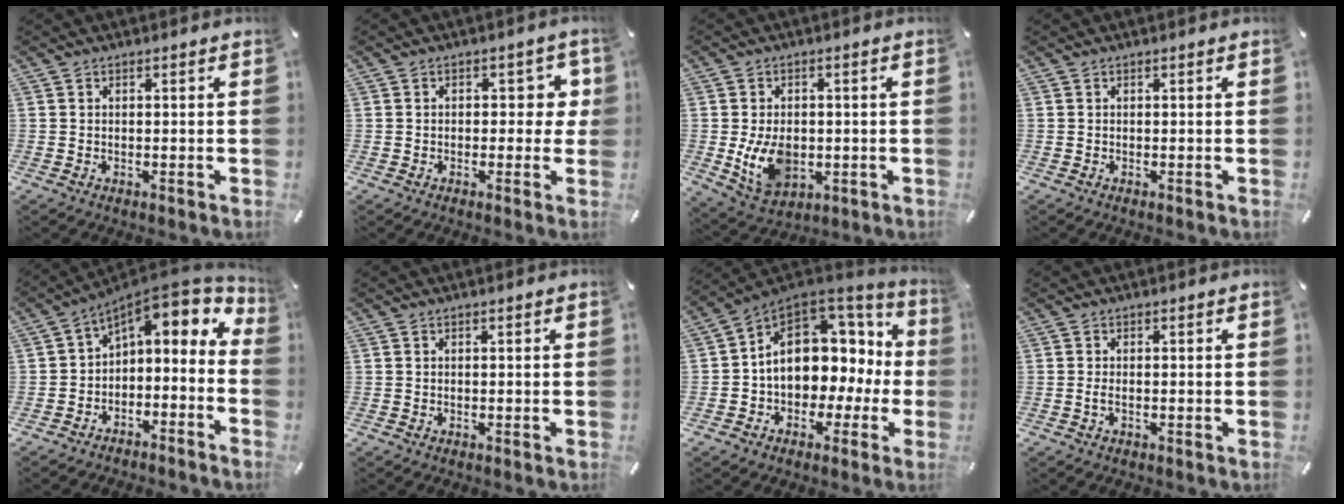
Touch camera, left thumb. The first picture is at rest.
{"total": 5.2, "force": [0.6, 3.5, 3.8], "torque": [-0.036, -0.003, 0.001]}
{"total": 10.3, "force": [-1.2, 7.5, 6.9], "torque": [-0.138, -0.003, -0.021]}
{"total": 0.0}
{"total": 6.8, "force": [4.0, 4.0, 3.7], "torque": [-0.053, -0.046, 0.070]}
{"total": 0.0}
{"total": 11.8, "force": [2.2, 9.4, 6.9], "torque": [-0.114, -0.022, 0.040]}
{"total": 1.4, "force": [-0.3, 0.5, 1.3], "torque": [-0.024, -0.001, -0.006]}